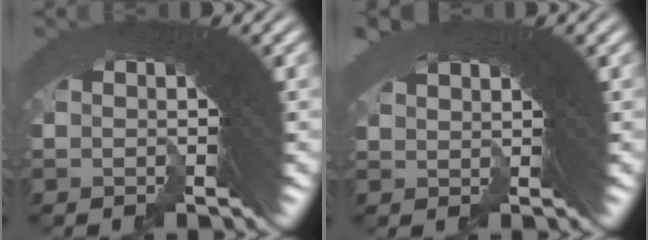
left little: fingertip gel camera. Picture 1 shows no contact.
{"total": 0.9, "force": [0.5, -0.7, -0.1], "torque": [0.016, -0.003, 0.017]}